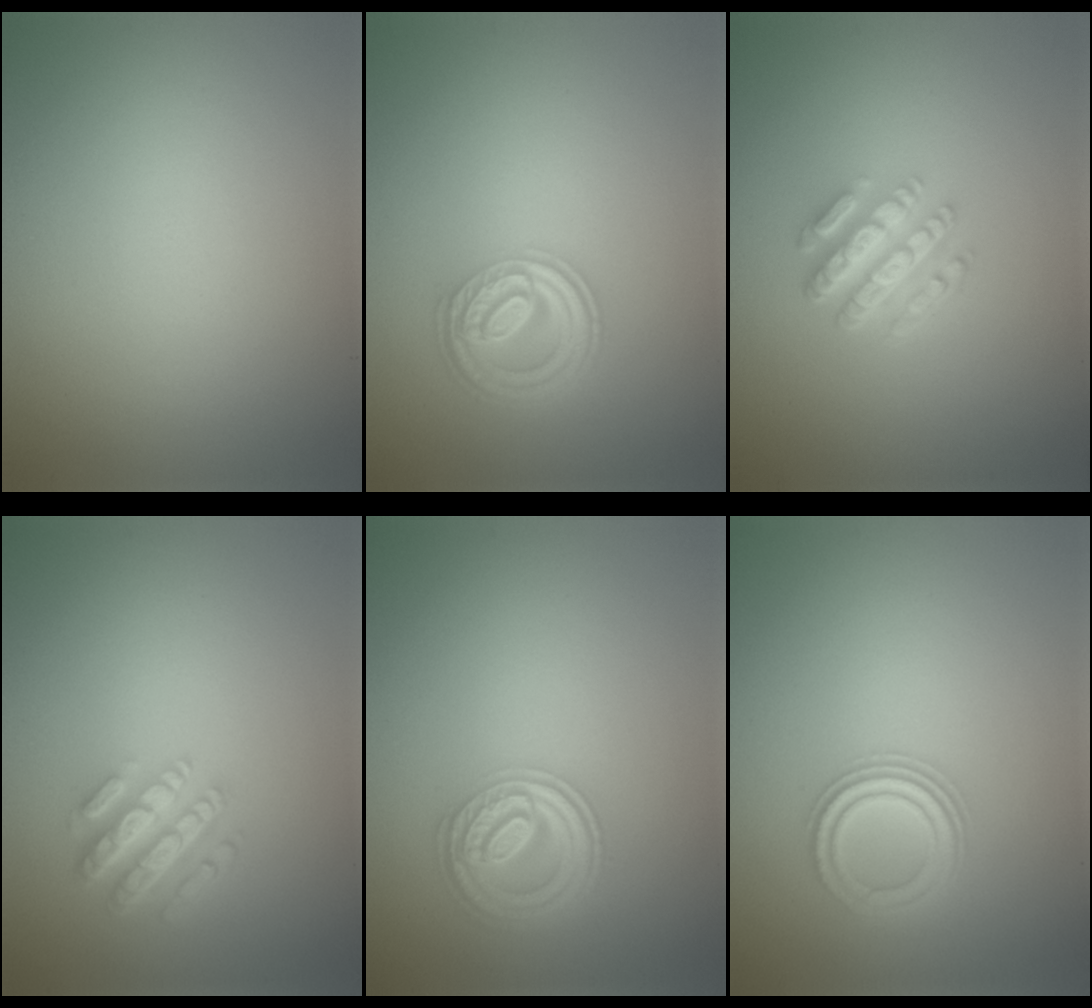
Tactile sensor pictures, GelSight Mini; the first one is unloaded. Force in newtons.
{"total": 4.7, "press": 3.5, "slide": 3.1}
{"total": 4.6, "press": 3.2, "slide": 3.3}
{"total": 4.3, "press": 3.2, "slide": 3.0}
{"total": 4.5, "press": 4.0, "slide": 2.1}
{"total": 2.5, "press": 2.4, "slide": 0.4}